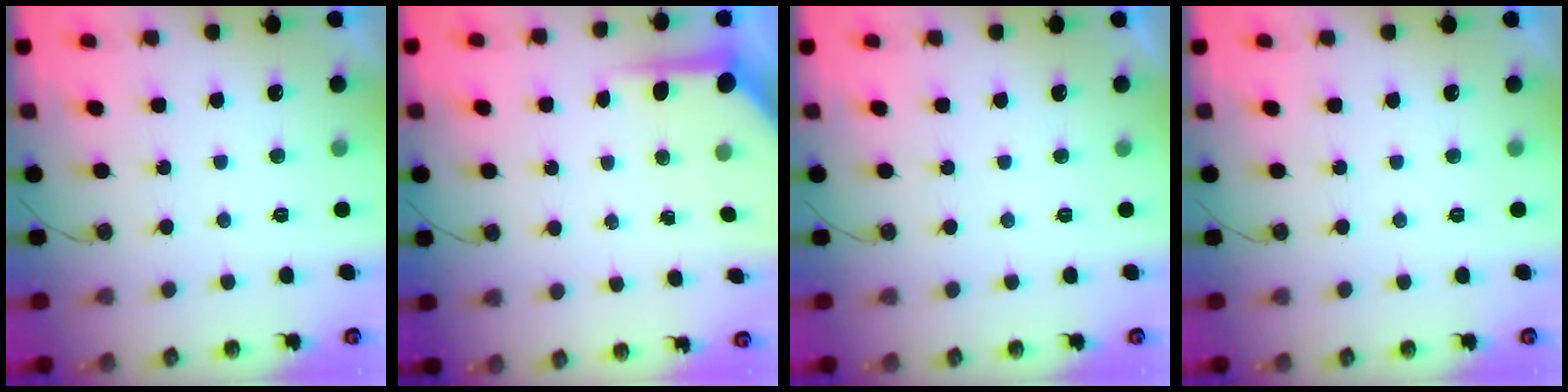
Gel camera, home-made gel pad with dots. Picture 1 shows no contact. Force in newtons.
{"total": 7.2, "press": 7.2, "slide": 0.7}
{"total": 0.0}
{"total": 0.0}